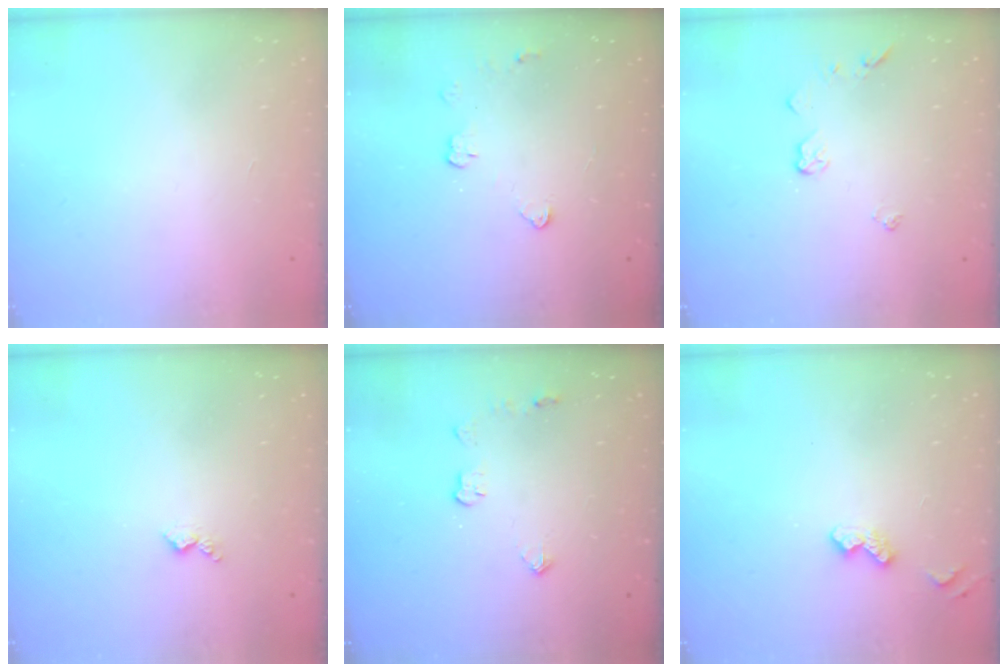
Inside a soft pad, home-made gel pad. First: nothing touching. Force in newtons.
{"total": 3.6, "press": 3.6, "slide": 0.4}
{"total": 4.2, "press": 4.2, "slide": 0.5}
{"total": 2.7, "press": 2.6, "slide": 0.5}
{"total": 4.3, "press": 4.3, "slide": 0.6}
{"total": 4.4, "press": 4.4, "slide": 0.6}